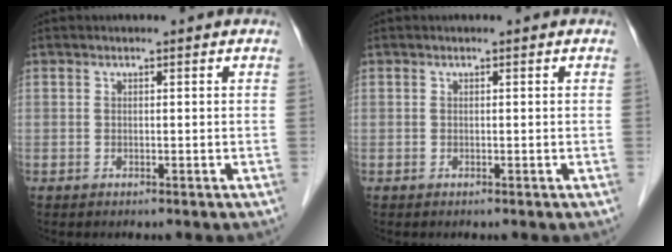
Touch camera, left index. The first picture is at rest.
{"total": 0.0}